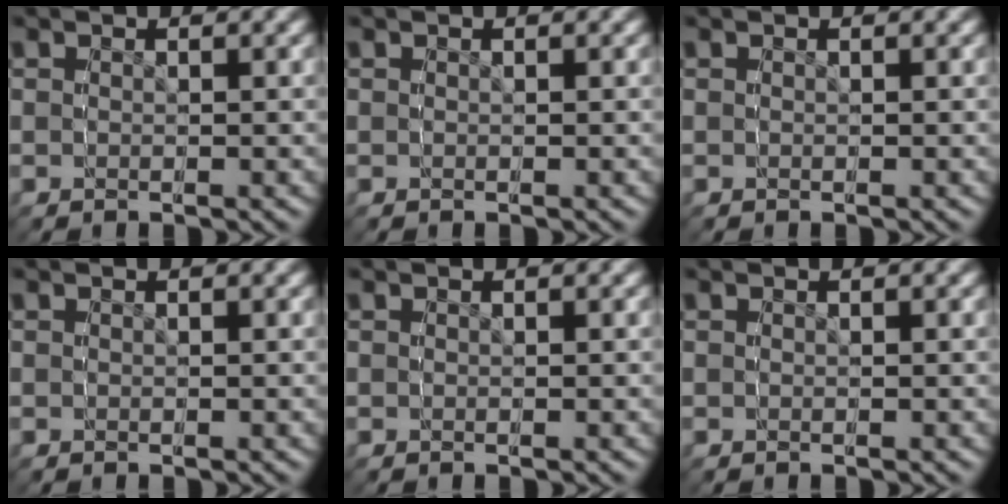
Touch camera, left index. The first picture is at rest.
{"total": 0.0}
{"total": 0.0}
{"total": 0.0}
{"total": 0.0}
{"total": 0.0}